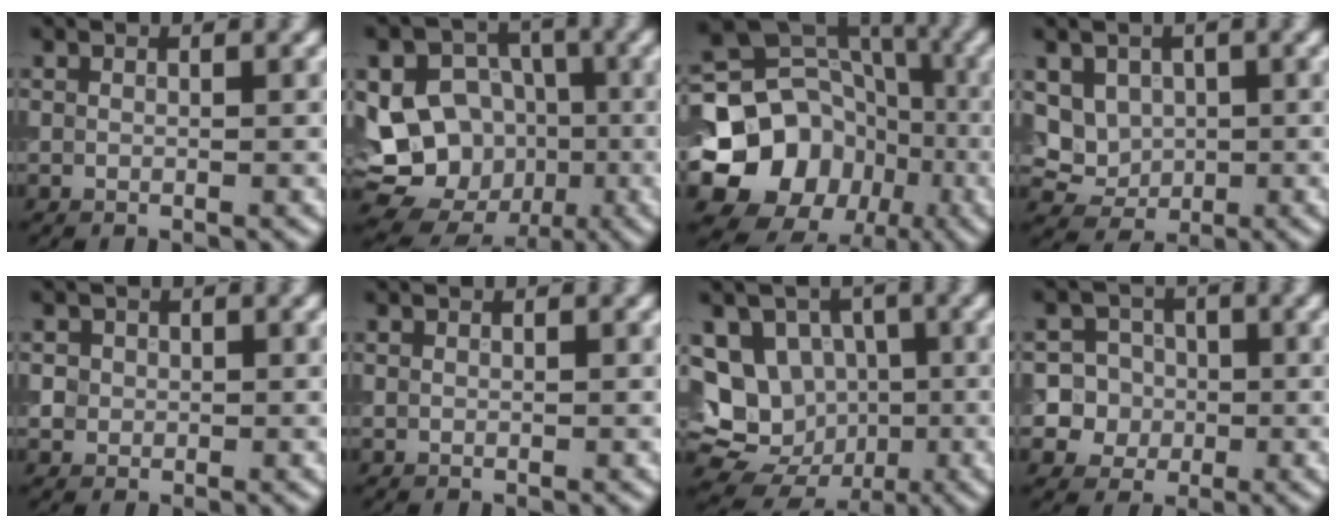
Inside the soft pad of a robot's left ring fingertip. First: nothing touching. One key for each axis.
{"total": 15.0, "fx": -2.0, "fy": 13.7, "fz": 5.9, "tx": -0.127, "ty": 0.010, "tz": -0.035}
{"total": 14.2, "fx": -3.7, "fy": 12.4, "fz": 5.9, "tx": -0.116, "ty": -0.006, "tz": -0.092}
{"total": 3.8, "fx": 0.9, "fy": 3.3, "fz": 1.6, "tx": -0.038, "ty": -0.007, "tz": 0.023}
{"total": 1.3, "fx": 0.2, "fy": 1.3, "fz": 0.3, "tx": 0.004, "ty": -0.003, "tz": 0.012}
{"total": 0.0}
{"total": 13.4, "fx": -1.3, "fy": 12.0, "fz": 5.8, "tx": -0.117, "ty": 0.019, "tz": -0.034}
{"total": 8.3, "fx": -0.3, "fy": 8.1, "fz": 1.8, "tx": -0.040, "ty": 0.024, "tz": -0.008}